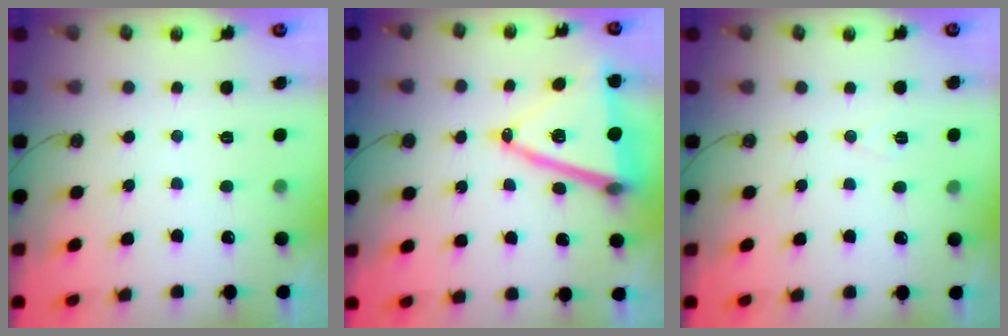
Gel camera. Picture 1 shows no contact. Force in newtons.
{"total": 17.6, "press": 17.2, "slide": 3.8}
{"total": 5.7, "press": 3.6, "slide": 4.4}